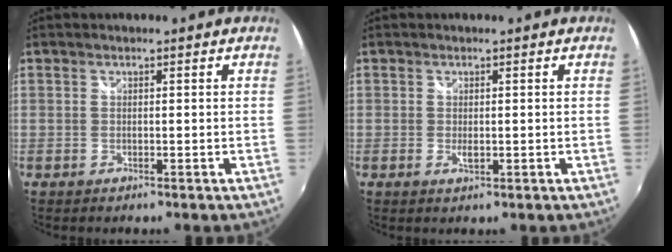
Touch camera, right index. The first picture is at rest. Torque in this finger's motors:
{"motor_torque": [0.16, 0.04, 0.14, 0.03]}